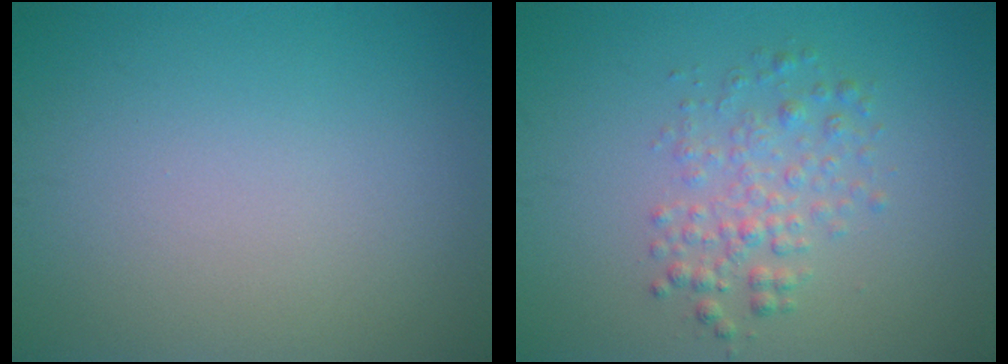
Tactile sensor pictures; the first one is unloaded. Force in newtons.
{"total": 2.7, "press": 2.7, "slide": 0.0}